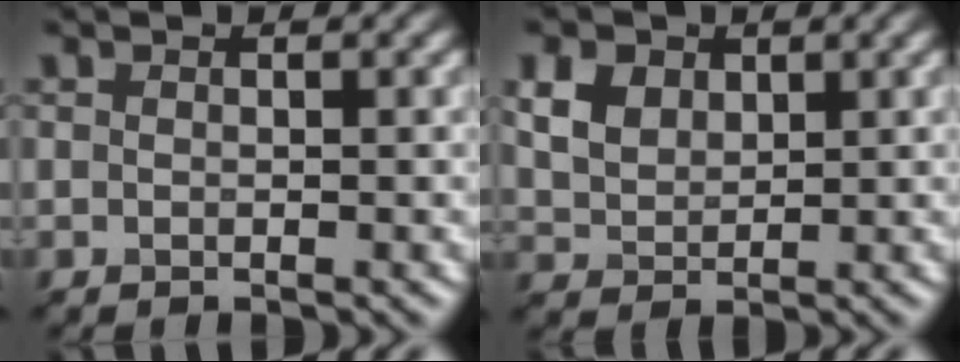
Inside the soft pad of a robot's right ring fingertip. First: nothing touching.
{"total": 2.8, "force": [1.8, 1.9, 1.0], "torque": [-0.057, 0.013, 0.058]}